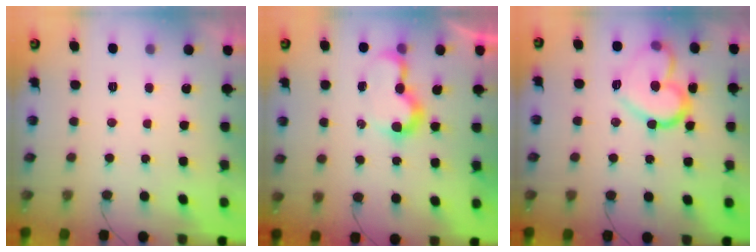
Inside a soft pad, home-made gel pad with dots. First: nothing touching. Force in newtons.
{"total": 7.4, "press": 7.3, "slide": 0.7}
{"total": 16.5, "press": 16.5, "slide": 0.8}